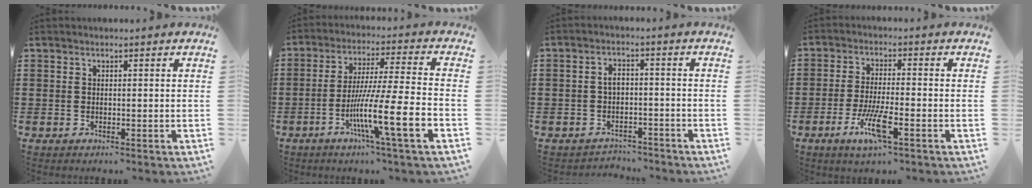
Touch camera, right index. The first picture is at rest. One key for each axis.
{"total": 13.0, "fx": -5.2, "fy": 0.6, "fz": 11.8, "tx": -0.221, "ty": -0.006, "tz": -0.099}
{"total": 2.9, "fx": -1.7, "fy": 1.7, "fz": 1.5, "tx": -0.040, "ty": 0.004, "tz": -0.038}
{"total": 6.7, "fx": -3.2, "fy": 0.9, "fz": 5.8, "tx": -0.120, "ty": -0.012, "tz": -0.062}